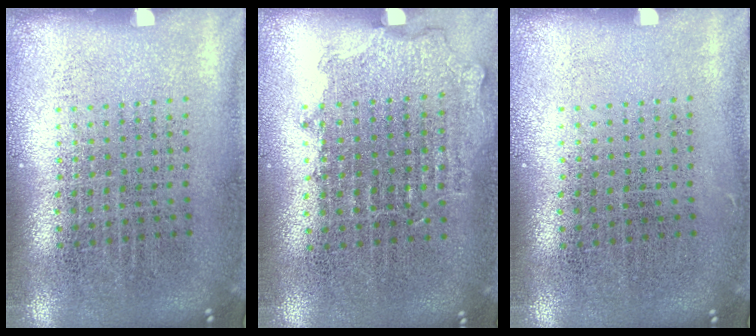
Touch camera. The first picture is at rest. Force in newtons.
{"total": 0.8, "press": 0.8, "slide": 0.2}
{"total": 0.0}